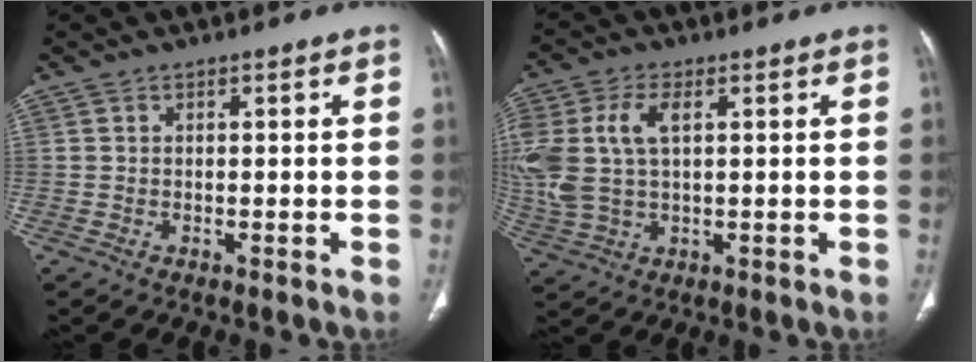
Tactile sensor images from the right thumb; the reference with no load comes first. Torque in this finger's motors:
{"motor_torque": [0.30, 0.31, 0.35, 0.24, 0.22]}